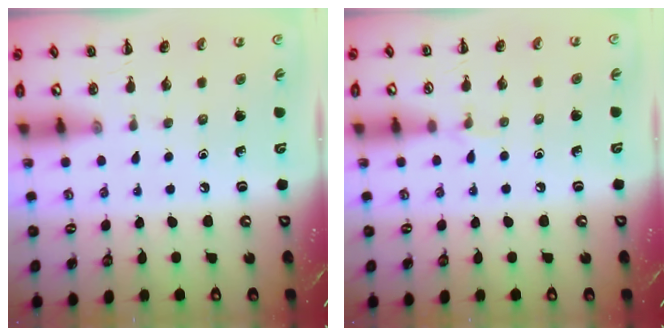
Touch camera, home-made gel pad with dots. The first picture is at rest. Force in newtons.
{"total": 3.8, "press": 3.5, "slide": 1.5}